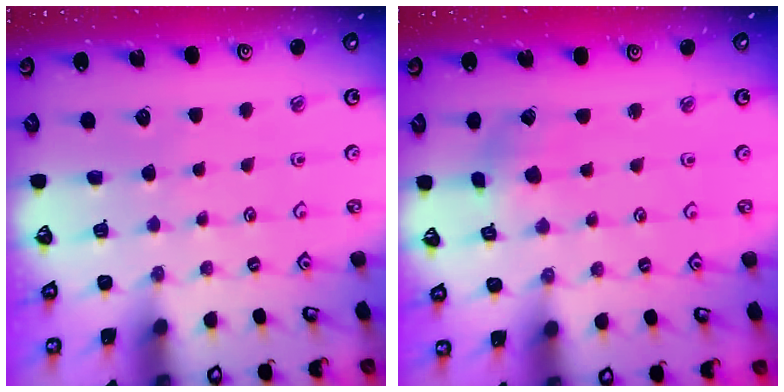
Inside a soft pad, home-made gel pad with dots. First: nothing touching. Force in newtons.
{"total": 0.9, "press": 0.9, "slide": 0.2}